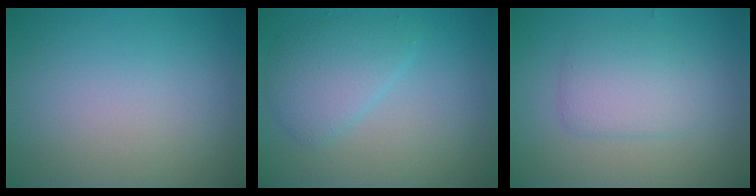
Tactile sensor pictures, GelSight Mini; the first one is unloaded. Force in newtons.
{"total": 3.0, "press": 3.0, "slide": 0.2}
{"total": 2.9, "press": 2.9, "slide": 0.2}